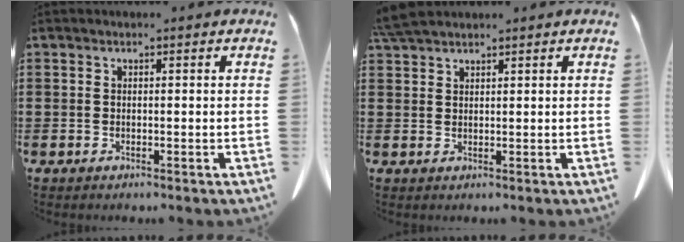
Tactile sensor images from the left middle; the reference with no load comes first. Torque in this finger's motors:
{"motor_torque": [0.44, 0.38, 0.11, 0.07]}